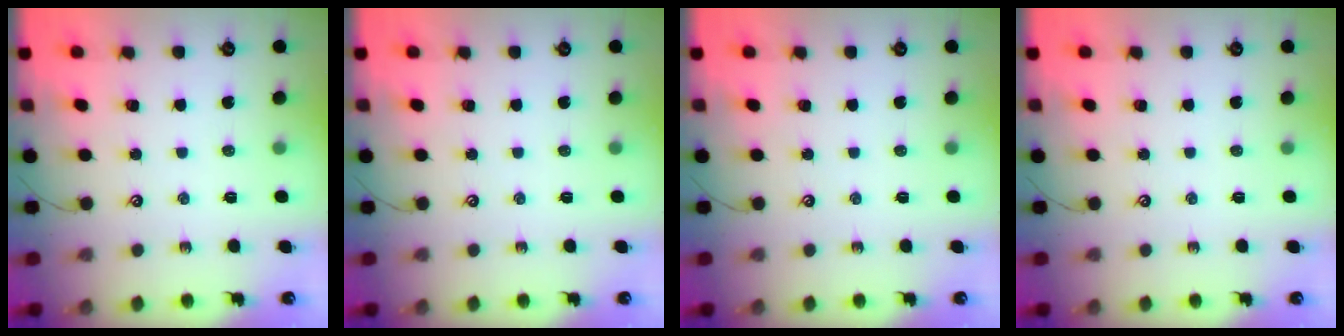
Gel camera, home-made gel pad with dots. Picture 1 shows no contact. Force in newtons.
{"total": 0.0}
{"total": 0.0}
{"total": 0.0}